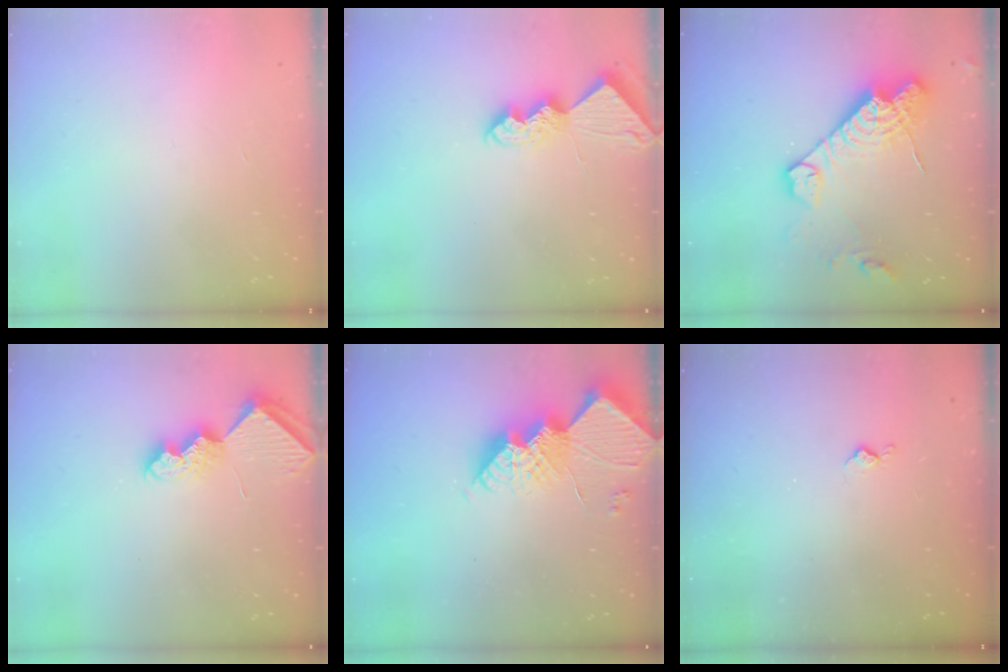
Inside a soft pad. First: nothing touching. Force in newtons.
{"total": 9.5, "press": 9.4, "slide": 0.7}
{"total": 17.7, "press": 17.6, "slide": 1.7}
{"total": 7.0, "press": 7.0, "slide": 0.4}
{"total": 16.4, "press": 16.3, "slide": 1.2}
{"total": 3.6, "press": 3.6, "slide": 0.5}